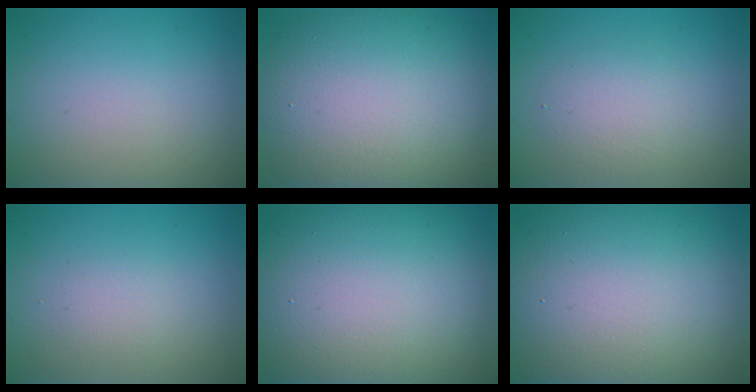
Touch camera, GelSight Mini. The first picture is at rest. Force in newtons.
{"total": 13.4, "press": 13.4, "slide": 1.0}
{"total": 2.7, "press": 2.7, "slide": 0.1}
{"total": 1.4, "press": 1.4, "slide": 0.1}
{"total": 17.2, "press": 17.2, "slide": 1.1}
{"total": 16.3, "press": 16.2, "slide": 1.4}